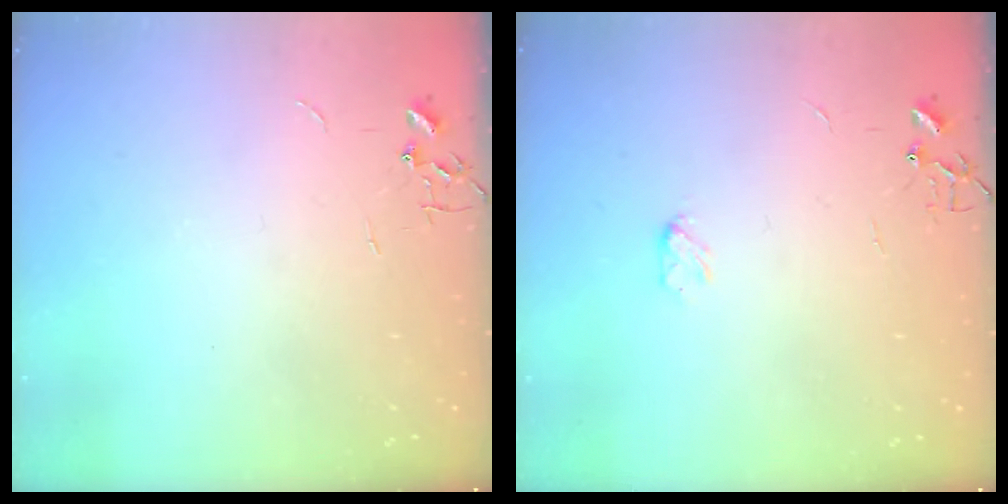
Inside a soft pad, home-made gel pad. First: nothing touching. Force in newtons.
{"total": 3.7, "press": 3.7, "slide": 0.5}